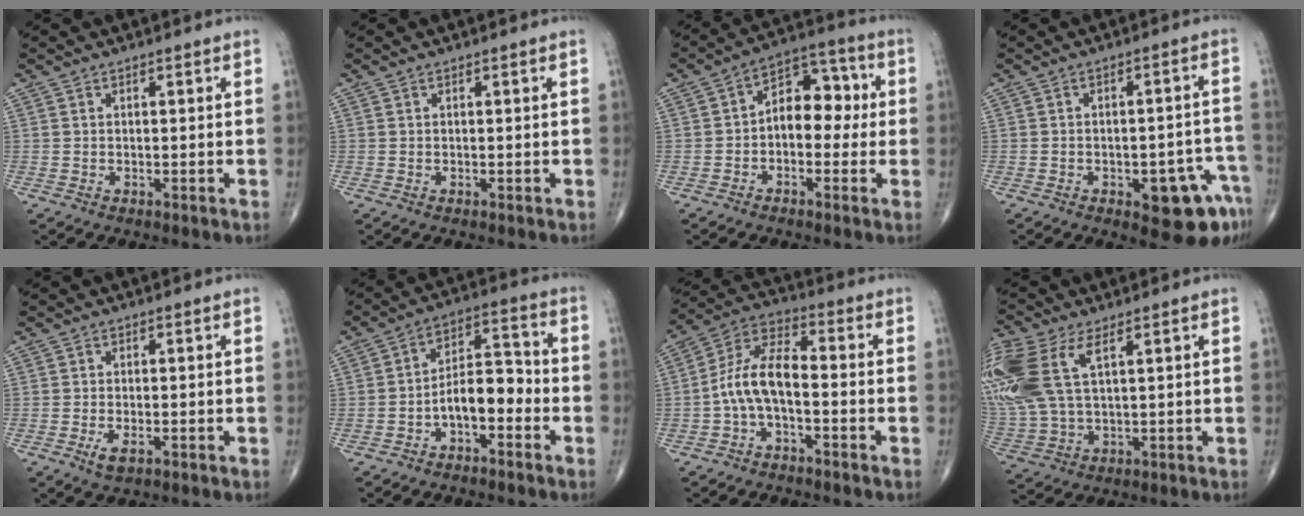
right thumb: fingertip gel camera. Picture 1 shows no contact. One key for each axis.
{"total": 0.0}
{"total": 10.0, "fx": -0.2, "fy": 6.6, "fz": 7.6, "tx": -0.075, "ty": 0.038, "tz": -0.017}
{"total": 10.6, "fx": -5.1, "fy": 4.1, "fz": 8.3, "tx": -0.072, "ty": 0.038, "tz": -0.054}
{"total": 2.5, "fx": -1.0, "fy": 1.0, "fz": 2.1, "tx": -0.040, "ty": -0.003, "tz": -0.018}
{"total": 8.5, "fx": -3.2, "fy": 4.3, "fz": 6.5, "tx": -0.089, "ty": 0.048, "tz": -0.061}
{"total": 9.4, "fx": -2.3, "fy": 4.3, "fz": 8.0, "tx": -0.155, "ty": 0.047, "tz": -0.055}
{"total": 17.7, "fx": 6.3, "fy": 9.0, "fz": 13.9, "tx": -0.367, "ty": 0.005, "tz": 0.130}